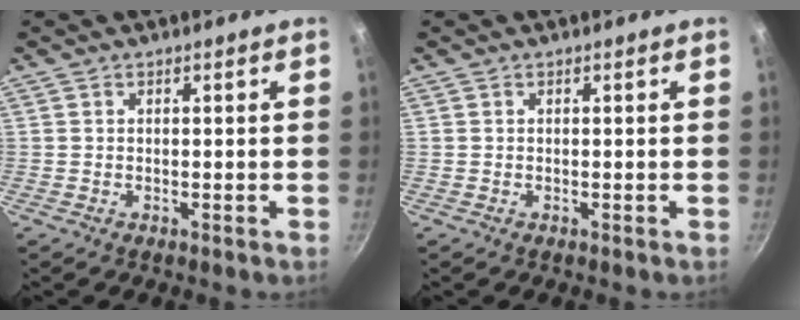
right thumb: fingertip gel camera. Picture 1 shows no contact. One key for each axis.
{"total": 0.0}